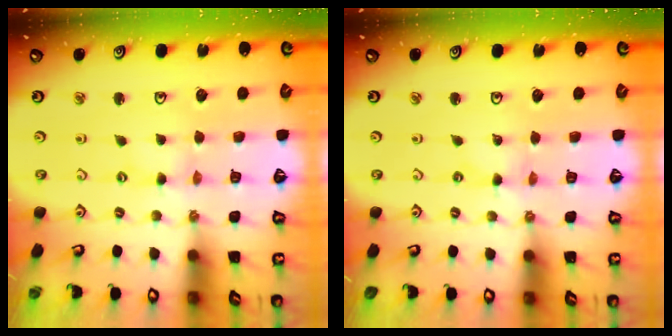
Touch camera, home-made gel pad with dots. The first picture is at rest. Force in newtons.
{"total": 0.0}